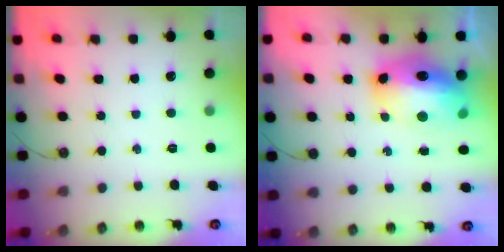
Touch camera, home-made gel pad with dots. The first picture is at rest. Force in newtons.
{"total": 16.4, "press": 16.3, "slide": 1.6}